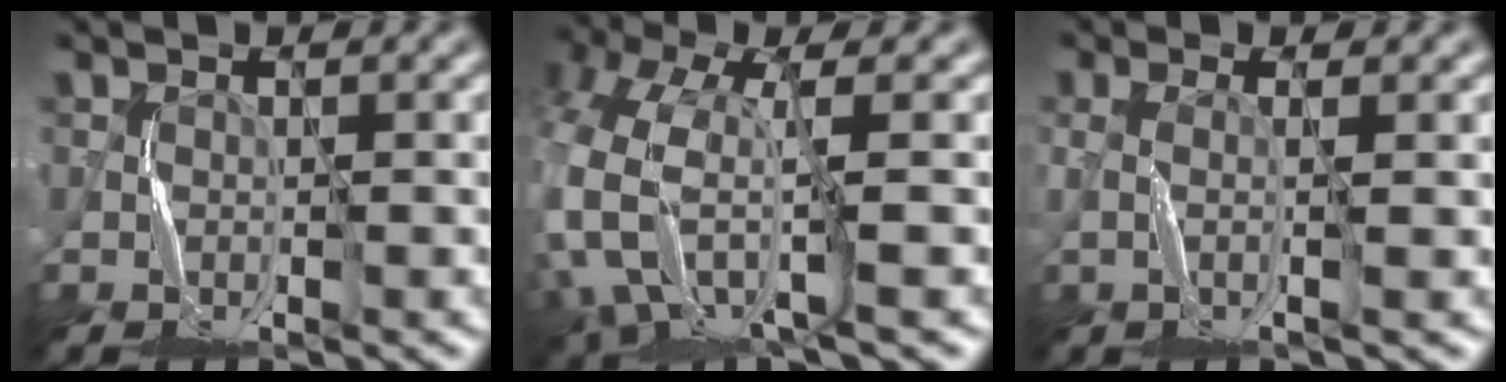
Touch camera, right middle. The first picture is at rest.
{"total": 9.9, "force": [-1.2, 5.5, 8.2], "torque": [-0.202, -0.021, -0.024]}
{"total": 1.5, "force": [0.0, 0.6, 1.4], "torque": [-0.024, 0.000, -0.007]}